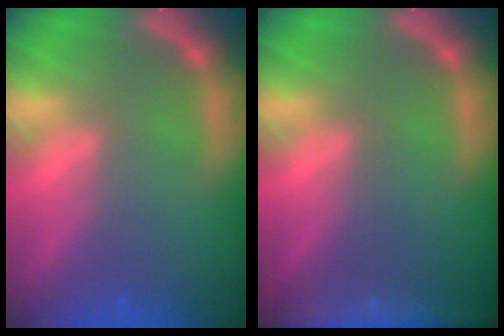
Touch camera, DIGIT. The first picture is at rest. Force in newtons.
{"total": 6.5}